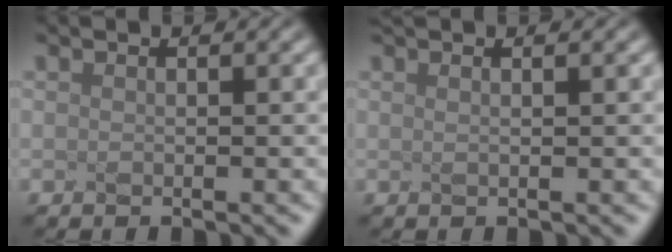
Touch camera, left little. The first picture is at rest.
{"total": 2.1, "force": [1.1, 0.9, 1.6], "torque": [-0.022, 0.032, 0.010]}